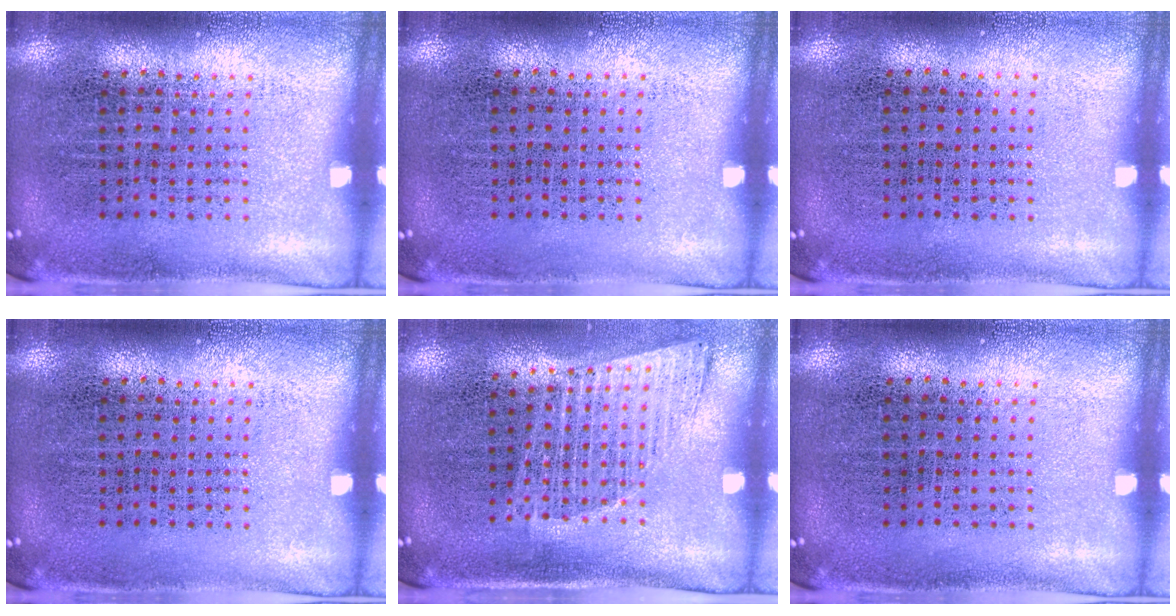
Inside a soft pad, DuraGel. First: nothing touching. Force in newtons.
{"total": 0.0}
{"total": 0.0}
{"total": 0.0}
{"total": 1.2, "press": 1.0, "slide": 0.6}
{"total": 0.0}